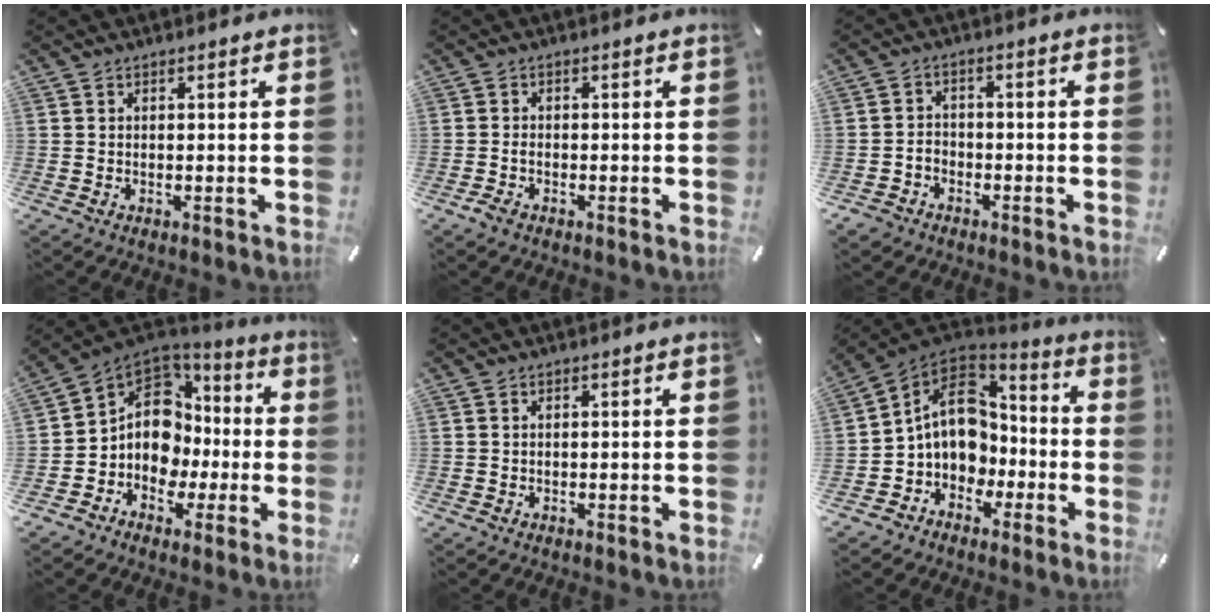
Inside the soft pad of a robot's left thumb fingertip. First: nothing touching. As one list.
[{"total": 1.6, "force": [-1.0, 0.8, 0.9], "torque": [-0.018, 0.003, -0.019]}, {"total": 3.7, "force": [-2.4, 2.7, 0.8], "torque": [-0.020, 0.011, -0.049]}, {"total": 12.0, "force": [0.1, 10.9, 5.2], "torque": [-0.110, -0.008, 0.013]}, {"total": 0.0}, {"total": 13.2, "force": [0.3, 11.3, 6.8], "torque": [-0.122, 0.005, 0.013]}]